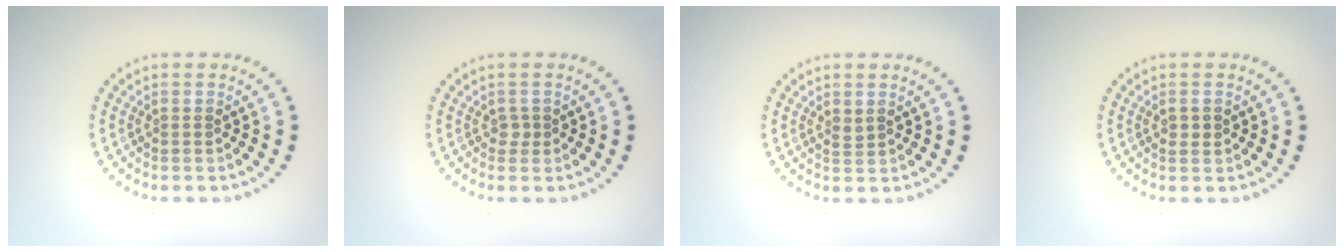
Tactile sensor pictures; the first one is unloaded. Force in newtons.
{"total": 0.7, "press": 0.6, "slide": 0.4}
{"total": 0.6, "press": 0.5, "slide": 0.3}
{"total": 1.1, "press": 1.1, "slide": 0.1}